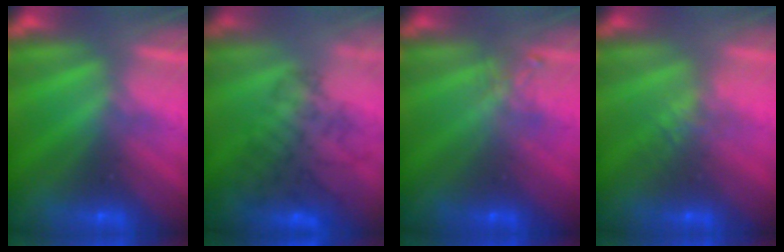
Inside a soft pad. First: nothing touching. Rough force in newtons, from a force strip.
{"total": 4.7}
{"total": 2.3}
{"total": 2.2}